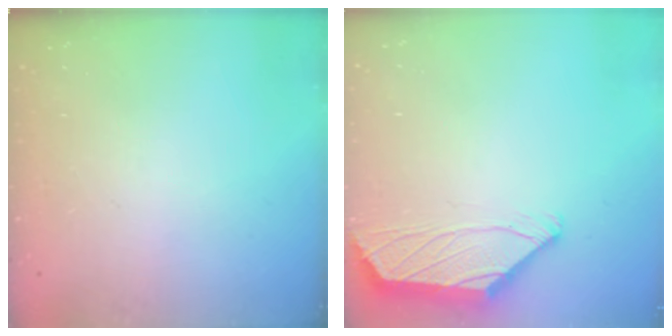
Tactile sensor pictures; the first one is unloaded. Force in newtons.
{"total": 1.7, "press": 1.5, "slide": 0.7}